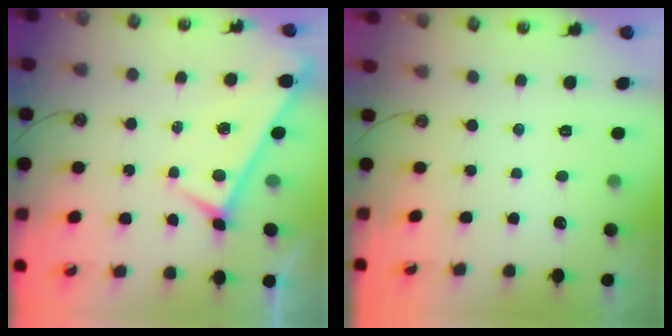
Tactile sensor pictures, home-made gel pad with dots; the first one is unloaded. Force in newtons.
{"total": 0.0}